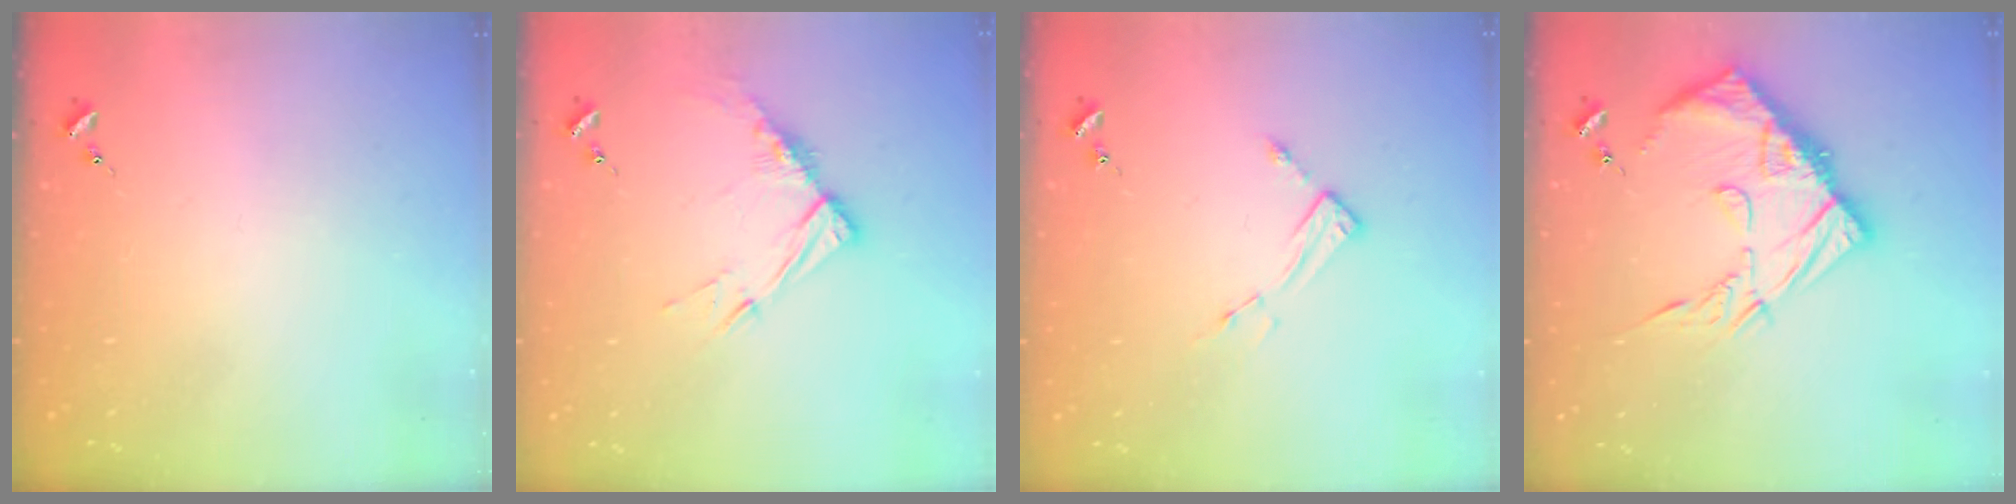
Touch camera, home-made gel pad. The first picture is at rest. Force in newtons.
{"total": 10.5, "press": 10.4, "slide": 1.0}
{"total": 4.4, "press": 4.4, "slide": 0.2}
{"total": 16.8, "press": 16.7, "slide": 1.7}